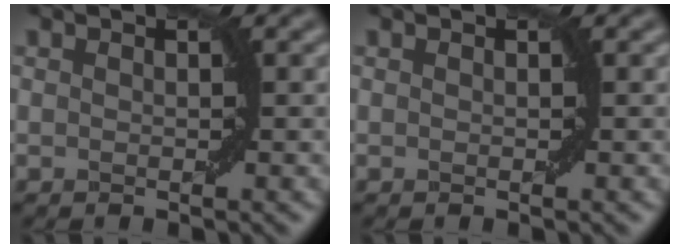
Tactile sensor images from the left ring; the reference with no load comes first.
{"total": 0.0}